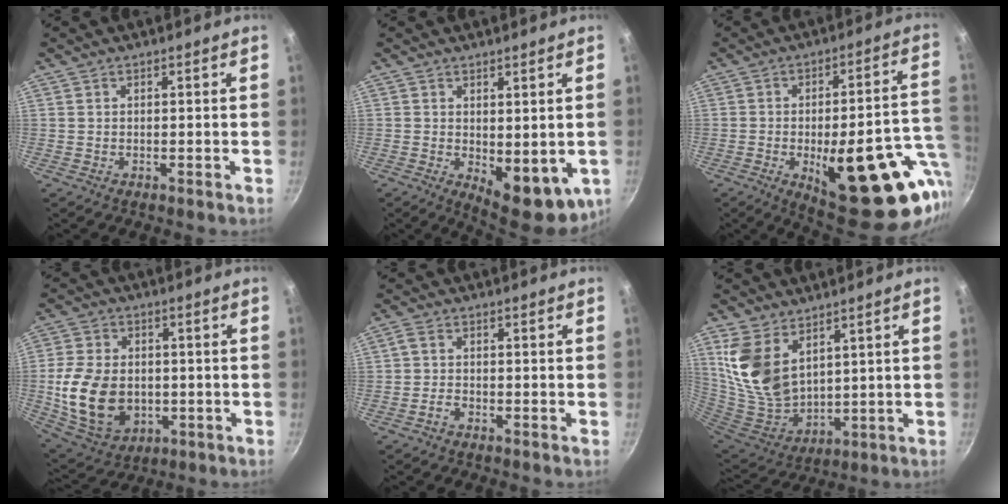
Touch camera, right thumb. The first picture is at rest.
{"total": 10.8, "force": [-0.8, 5.1, 9.4], "torque": [-0.095, -0.012, 0.004]}
{"total": 26.5, "force": [-7.7, 10.2, 23.2], "torque": [-0.261, 0.012, -0.089]}
{"total": 16.4, "force": [-1.9, 11.9, 11.1], "torque": [-0.198, 0.002, -0.017]}
{"total": 2.3, "force": [-1.4, 1.3, 1.3], "torque": [-0.033, 0.015, -0.034]}
{"total": 14.3, "force": [6.6, 9.0, 9.0], "torque": [-0.170, -0.054, 0.146]}